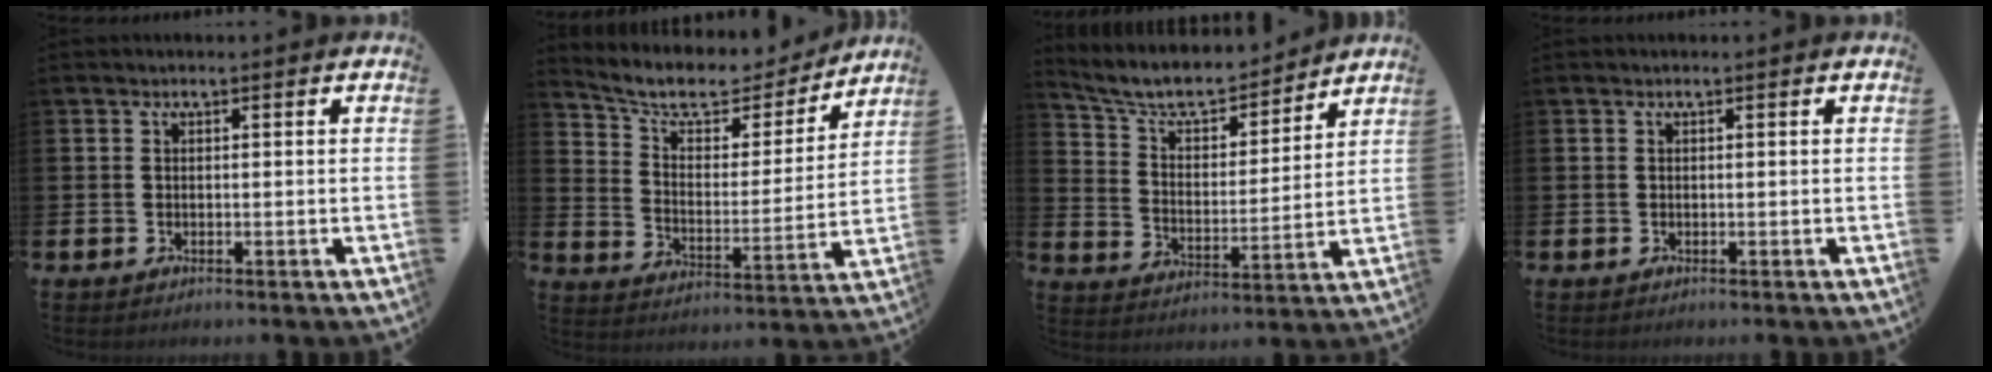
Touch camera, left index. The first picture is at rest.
{"total": 8.6, "force": [7.3, 3.2, 3.1], "torque": [-0.090, -0.049, 0.123]}
{"total": 8.0, "force": [7.3, 2.3, 2.3], "torque": [-0.075, -0.054, 0.124]}
{"total": 0.0}